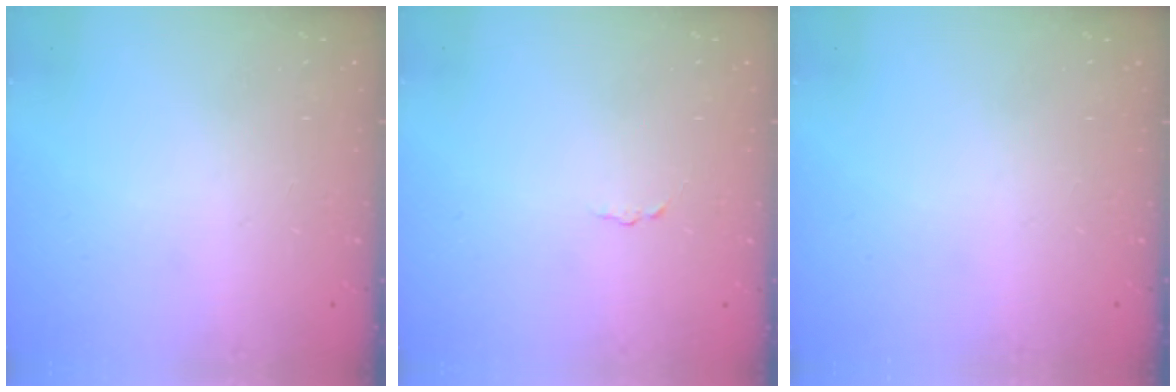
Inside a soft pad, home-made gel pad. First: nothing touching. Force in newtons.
{"total": 1.6, "press": 1.6, "slide": 0.1}
{"total": 0.0}